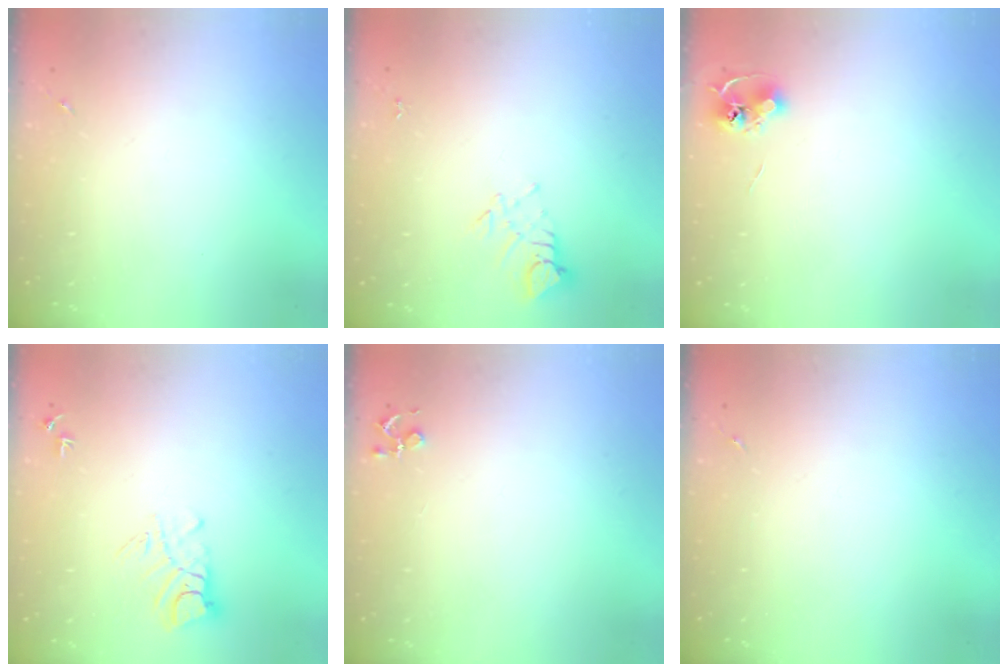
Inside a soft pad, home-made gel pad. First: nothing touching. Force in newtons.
{"total": 4.2, "press": 4.2, "slide": 0.2}
{"total": 6.6, "press": 6.6, "slide": 0.5}
{"total": 7.6, "press": 7.5, "slide": 0.7}
{"total": 3.9, "press": 3.9, "slide": 0.5}
{"total": 0.0}